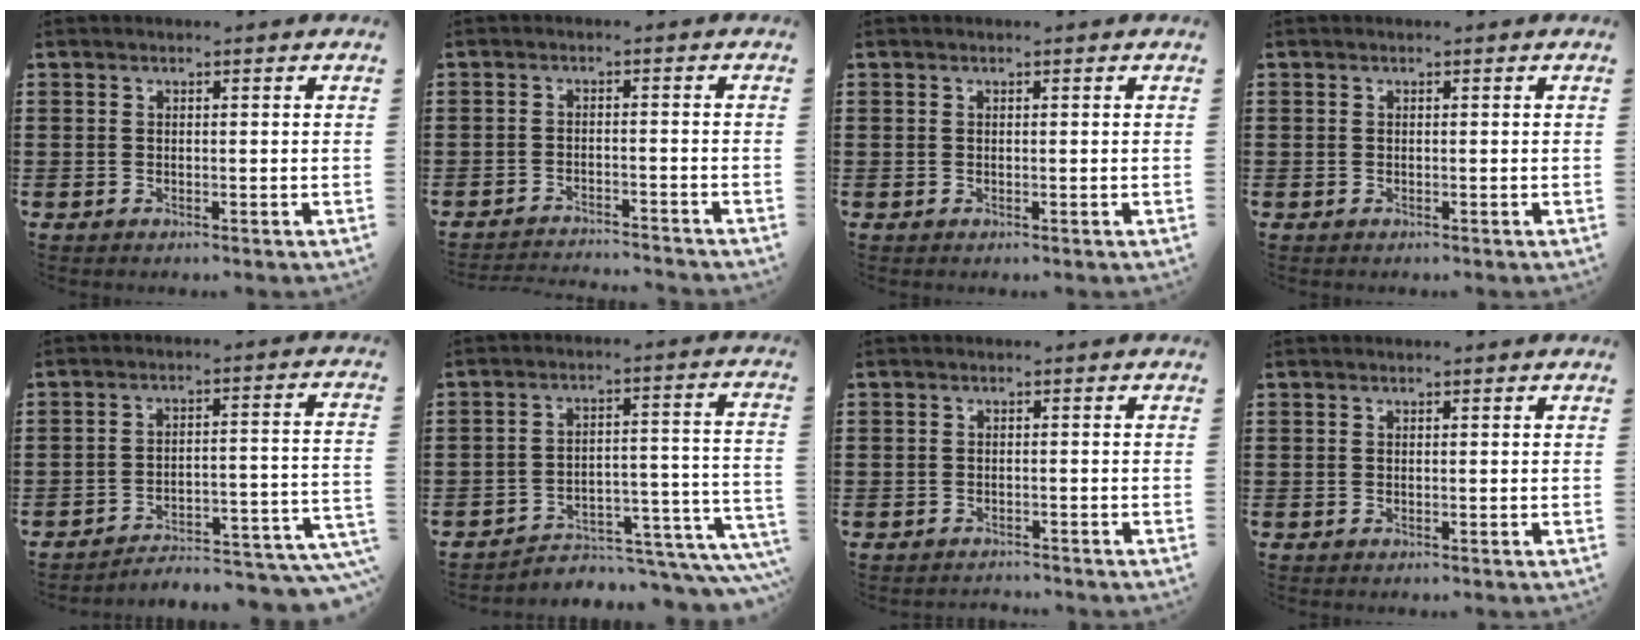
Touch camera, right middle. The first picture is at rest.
{"total": 2.8, "force": [-2.8, -0.1, 0.2], "torque": [-0.008, -0.002, -0.058]}
{"total": 0.0}
{"total": 0.0}
{"total": 4.8, "force": [-4.5, 0.1, 1.6], "torque": [-0.028, -0.016, -0.092]}
{"total": 5.1, "force": [-4.3, 1.4, 2.3], "torque": [-0.040, -0.004, -0.082]}
{"total": 1.5, "force": [-1.4, 0.3, -0.3], "torque": [0.000, 0.001, -0.033]}
{"total": 0.0}